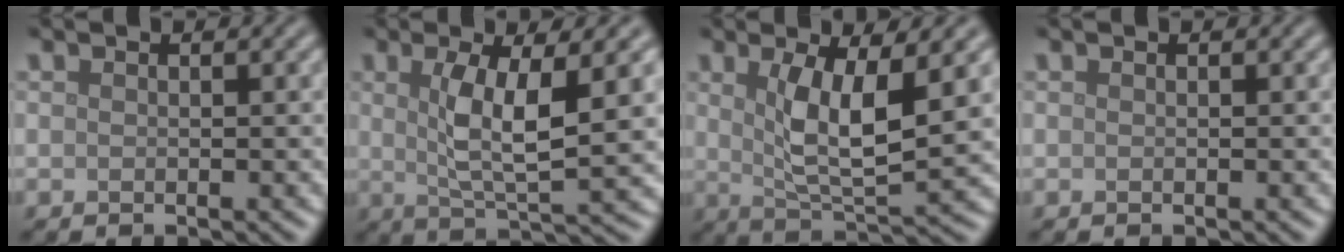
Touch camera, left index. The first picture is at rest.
{"total": 7.6, "force": [1.4, 1.8, 7.2], "torque": [-0.131, -0.009, 0.028]}
{"total": 6.9, "force": [1.6, 1.8, 6.5], "torque": [-0.125, -0.013, 0.032]}
{"total": 0.0}